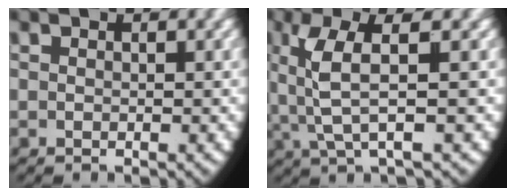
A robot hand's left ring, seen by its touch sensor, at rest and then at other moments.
{"total": 6.4, "force": [1.3, 2.6, 5.7], "torque": [-0.125, -0.002, 0.027]}